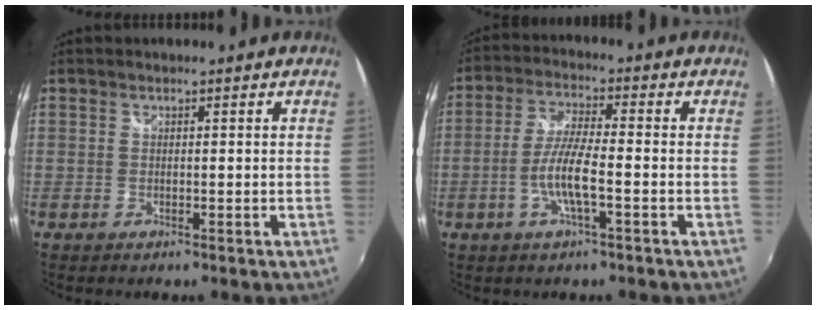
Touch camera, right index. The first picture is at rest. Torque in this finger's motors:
{"motor_torque": [0.26, -0.16, 0.34, 0.07]}